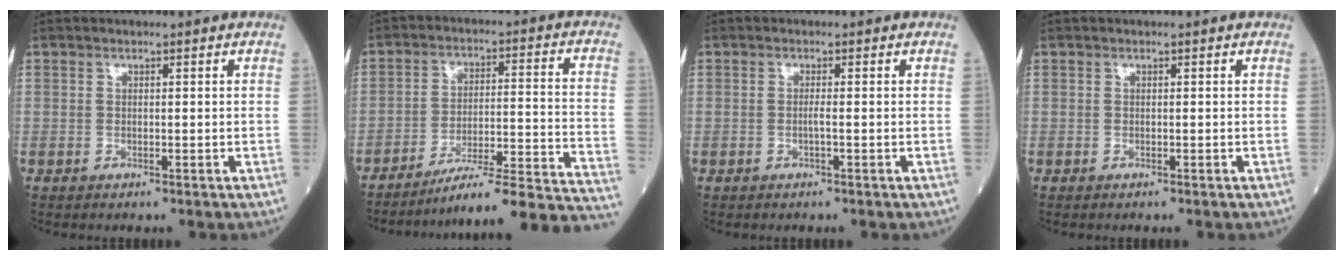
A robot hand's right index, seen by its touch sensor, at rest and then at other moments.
{"total": 21.1, "force": [-19.1, -1.0, 8.9], "torque": [-0.060, 0.007, -0.266]}
{"total": 0.9, "force": [-0.3, -0.2, 0.8], "torque": [-0.016, 0.001, -0.007]}
{"total": 0.0}